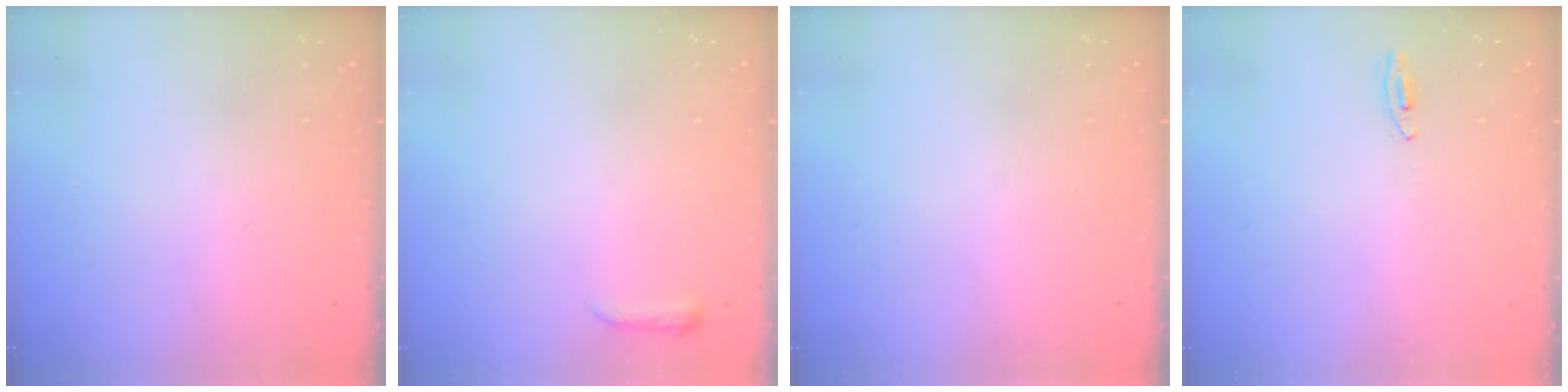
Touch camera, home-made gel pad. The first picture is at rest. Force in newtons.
{"total": 3.0, "press": 2.9, "slide": 0.6}
{"total": 0.0}
{"total": 2.7, "press": 2.5, "slide": 1.0}